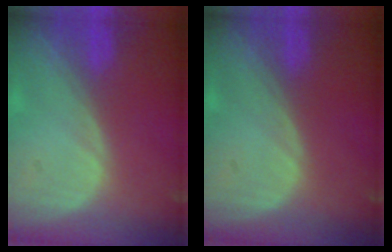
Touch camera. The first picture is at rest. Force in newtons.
{"total": 0.0}